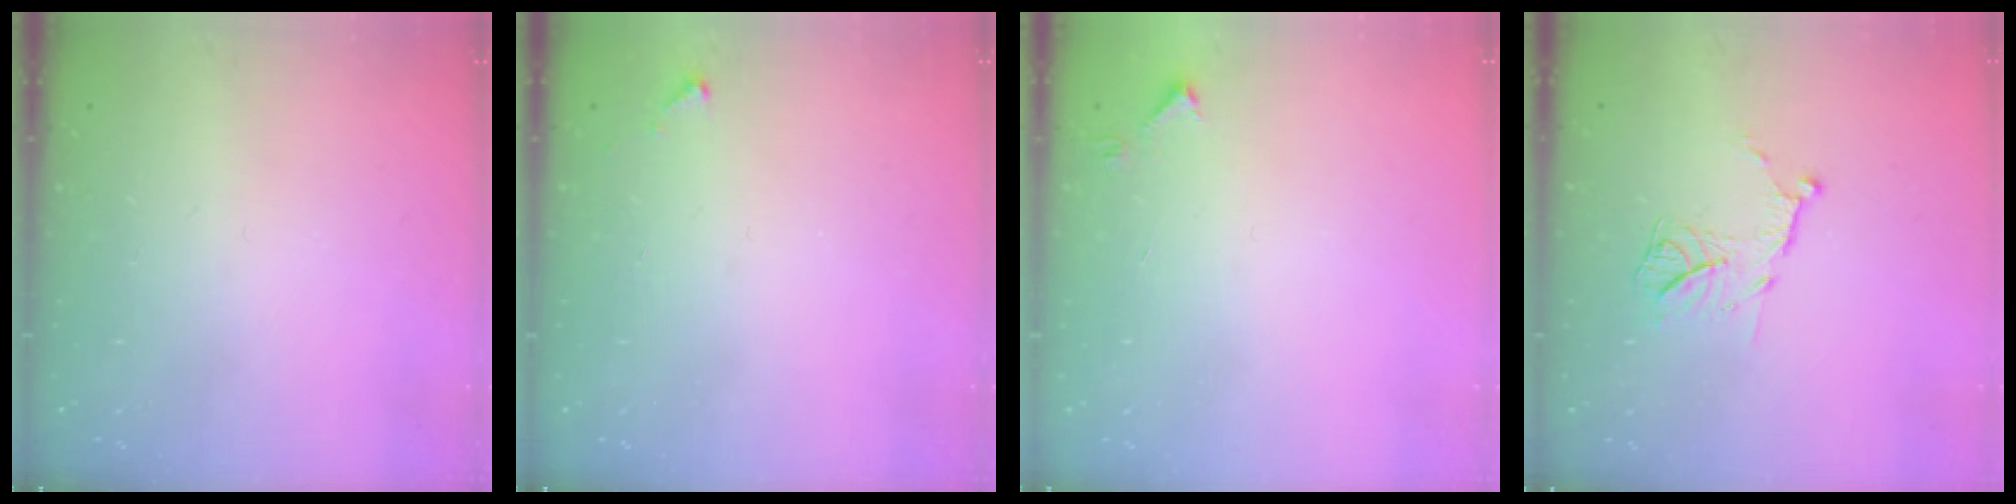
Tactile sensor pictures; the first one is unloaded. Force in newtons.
{"total": 2.8, "press": 2.8, "slide": 0.1}
{"total": 3.8, "press": 3.7, "slide": 0.6}
{"total": 11.8, "press": 11.8, "slide": 0.8}